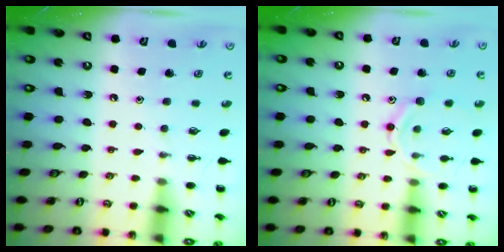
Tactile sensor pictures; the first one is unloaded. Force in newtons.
{"total": 10.1, "press": 10.0, "slide": 1.1}